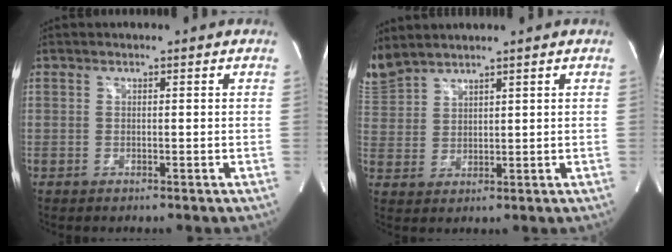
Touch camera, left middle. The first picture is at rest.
{"total": 6.4, "force": [6.1, 1.0, 1.3], "torque": [-0.051, 0.015, 0.140]}